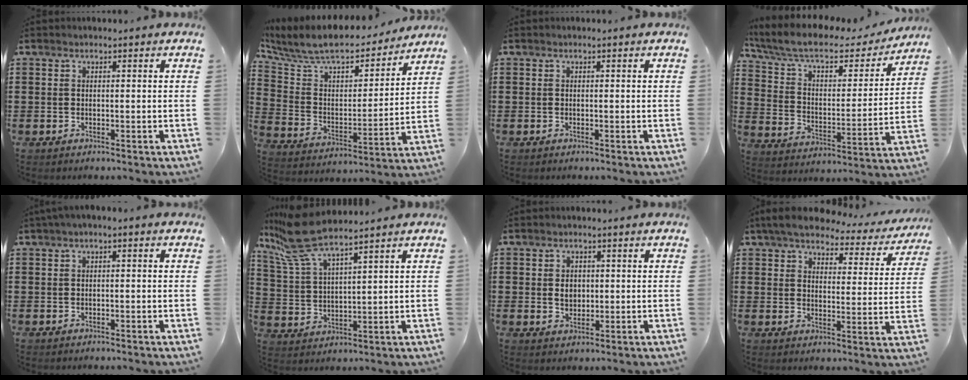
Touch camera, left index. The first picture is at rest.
{"total": 9.0, "force": [7.9, 2.5, 3.4], "torque": [-0.105, -0.055, 0.137]}
{"total": 0.0}
{"total": 8.6, "force": [6.6, 2.6, 4.8], "torque": [-0.118, -0.036, 0.110]}
{"total": 1.2, "force": [-0.4, 0.2, 1.1], "torque": [-0.017, -0.002, -0.008]}
{"total": 9.1, "force": [7.5, 1.0, 5.0], "torque": [-0.136, -0.028, 0.132]}
{"total": 2.8, "force": [0.3, 2.1, 1.8], "torque": [-0.034, 0.005, 0.003]}
{"total": 5.8, "force": [5.2, 1.1, 2.3], "torque": [-0.071, -0.028, 0.088]}